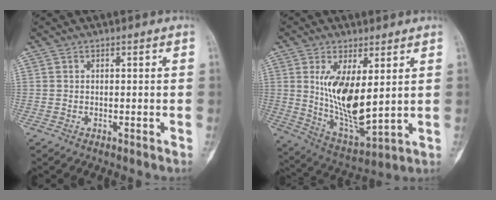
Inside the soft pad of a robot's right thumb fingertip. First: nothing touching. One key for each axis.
{"total": 13.8, "fx": 2.9, "fy": 5.7, "fz": 12.3, "tx": -0.212, "ty": -0.032, "tz": 0.074}